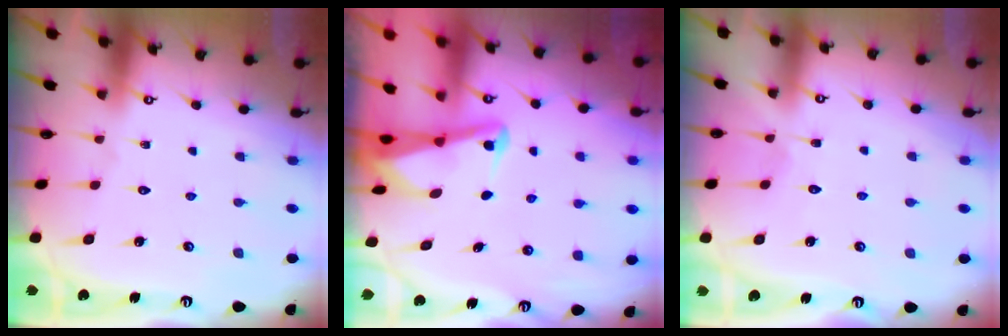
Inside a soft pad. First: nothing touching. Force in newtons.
{"total": 2.8, "press": 2.7, "slide": 0.7}
{"total": 3.1, "press": 3.1, "slide": 0.4}